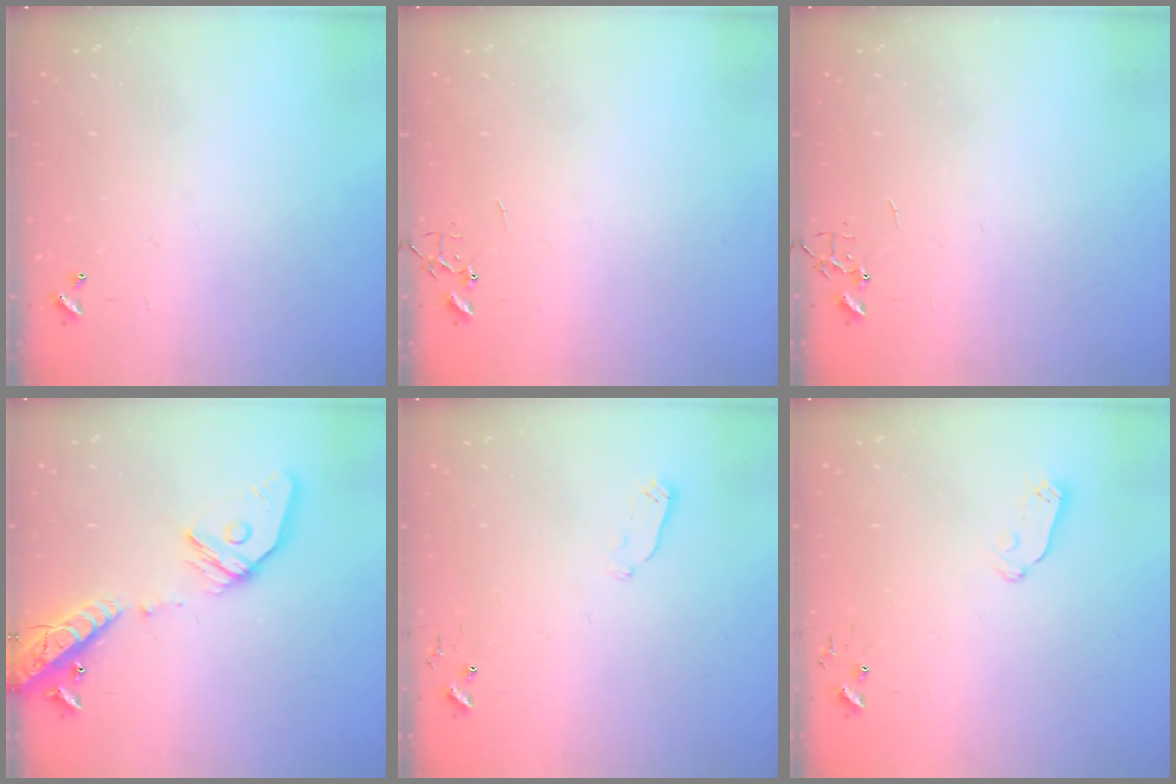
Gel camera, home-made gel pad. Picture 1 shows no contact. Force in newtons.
{"total": 0.0}
{"total": 0.0}
{"total": 18.3, "press": 17.9, "slide": 3.6}
{"total": 2.9, "press": 2.9, "slide": 0.4}
{"total": 4.9, "press": 4.9, "slide": 0.3}